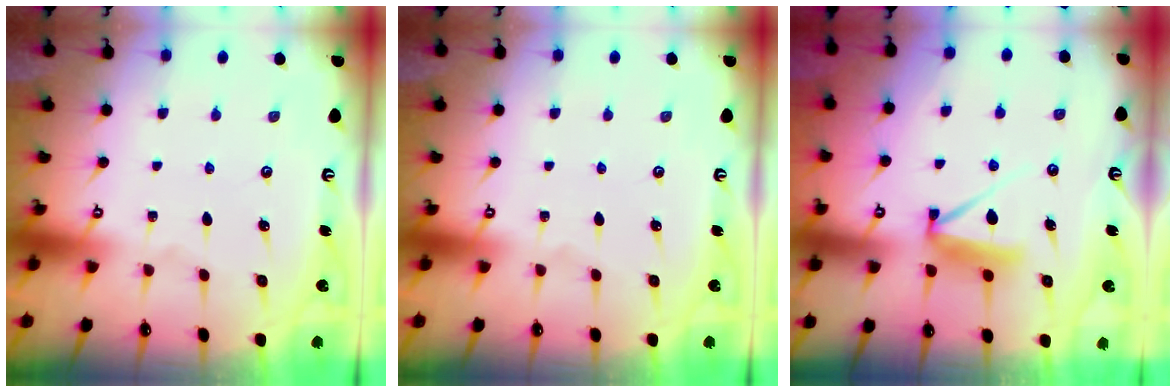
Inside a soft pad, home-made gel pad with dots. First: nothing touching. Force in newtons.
{"total": 0.0}
{"total": 9.5, "press": 9.4, "slide": 0.9}